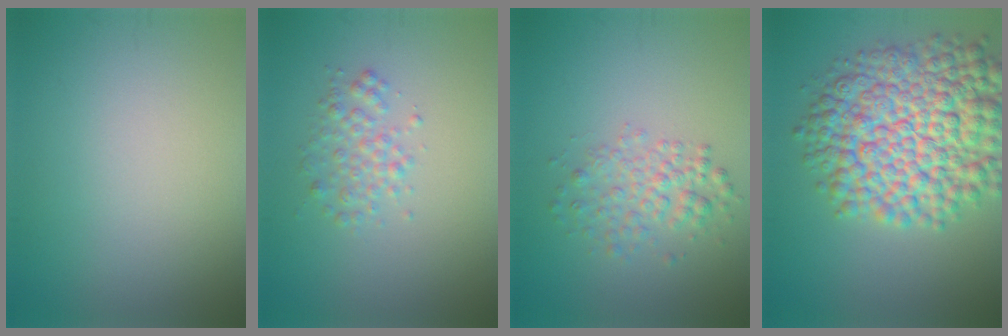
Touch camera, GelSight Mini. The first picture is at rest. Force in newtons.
{"total": 2.0, "press": 2.0, "slide": 0.0}
{"total": 2.8, "press": 2.8, "slide": 0.1}
{"total": 12.2, "press": 12.2, "slide": 0.3}